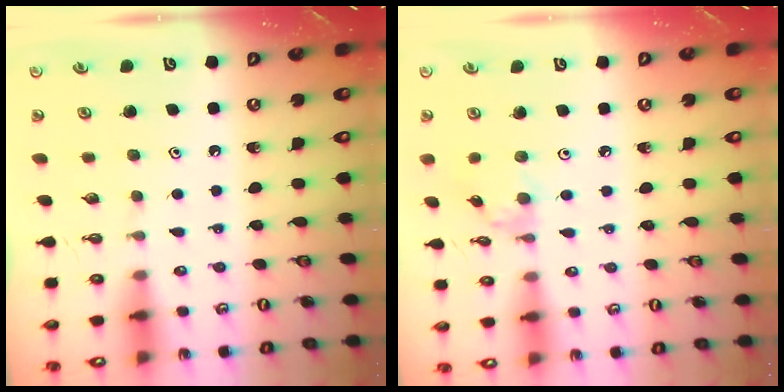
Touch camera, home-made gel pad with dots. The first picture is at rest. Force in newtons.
{"total": 1.8, "press": 1.7, "slide": 0.1}